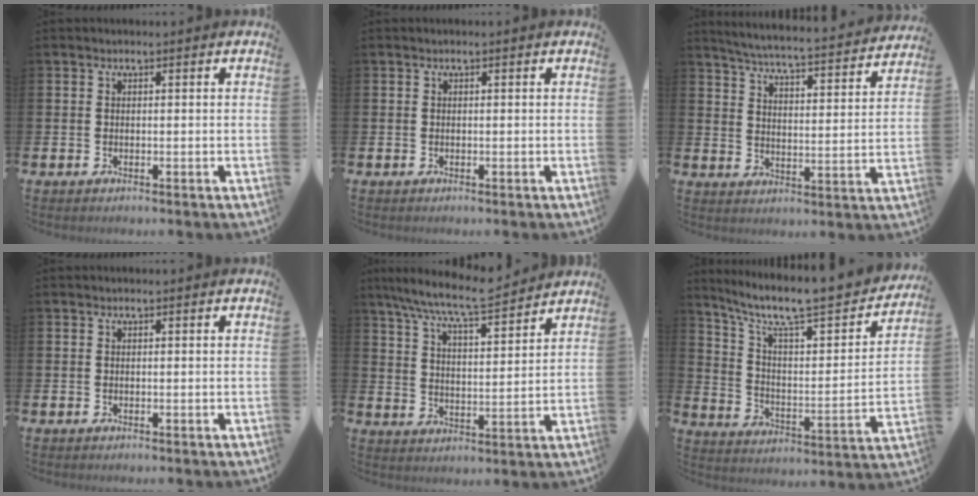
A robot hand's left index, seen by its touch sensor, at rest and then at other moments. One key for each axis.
{"total": 0.0}
{"total": 5.6, "fx": 5.4, "fy": 0.0, "fz": 1.5, "tx": -0.053, "ty": -0.046, "tz": 0.089}
{"total": 0.0}
{"total": 8.9, "fx": 8.1, "fy": 0.8, "fz": 3.5, "tx": -0.097, "ty": -0.043, "tz": 0.145}
{"total": 9.6, "fx": 8.1, "fy": 1.9, "fz": 4.9, "tx": -0.117, "ty": -0.067, "tz": 0.130}